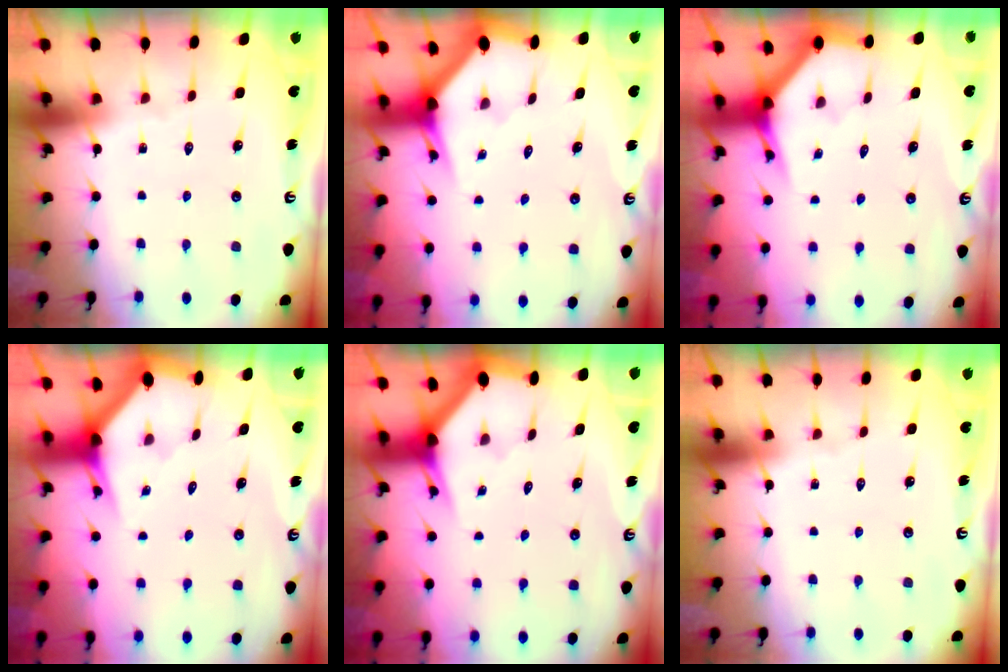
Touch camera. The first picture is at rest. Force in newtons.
{"total": 2.9, "press": 2.9, "slide": 0.2}
{"total": 4.0, "press": 4.0, "slide": 0.2}
{"total": 2.9, "press": 2.9, "slide": 0.2}
{"total": 2.7, "press": 2.7, "slide": 0.1}
{"total": 0.0}